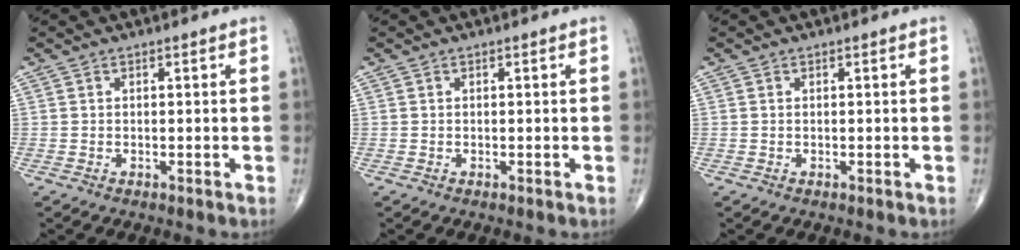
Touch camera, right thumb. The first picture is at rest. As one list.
[{"total": 0.0}, {"total": 0.0}]